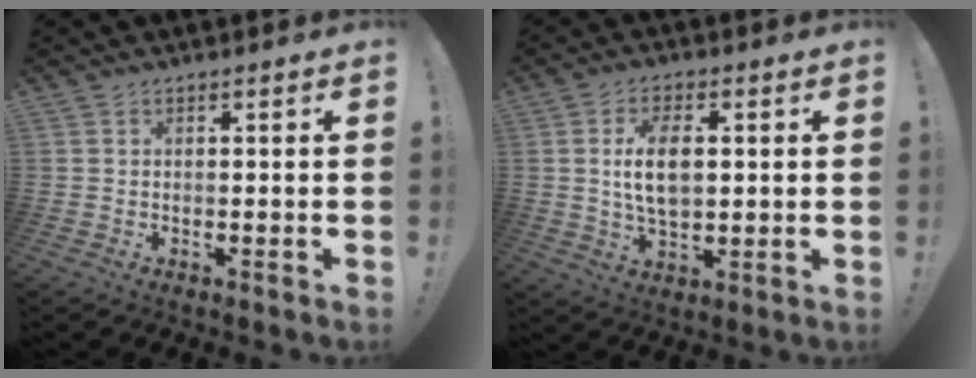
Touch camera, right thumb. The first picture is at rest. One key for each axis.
{"total": 10.2, "fx": 1.3, "fy": 5.6, "fz": 8.5, "tx": -0.148, "ty": -0.003, "tz": 0.020}